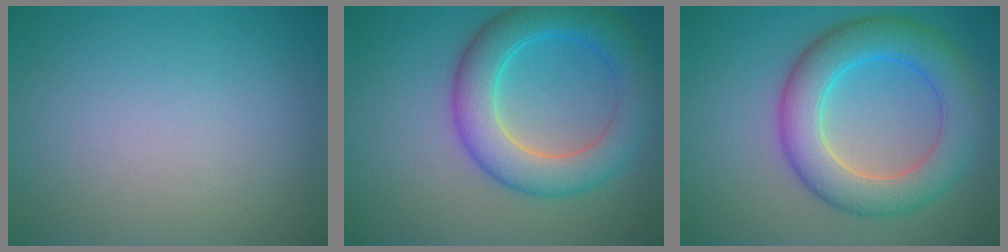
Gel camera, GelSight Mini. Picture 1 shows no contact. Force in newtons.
{"total": 6.8, "press": 6.8, "slide": 0.0}
{"total": 7.1, "press": 7.1, "slide": 0.1}